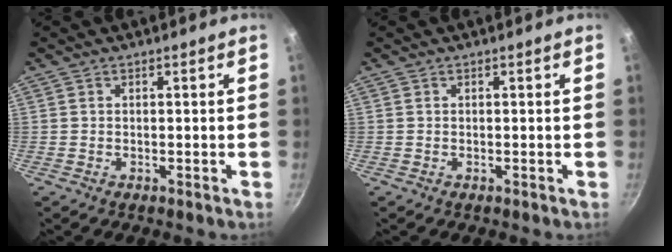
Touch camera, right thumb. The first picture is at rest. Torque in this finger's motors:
{"motor_torque": [0.00, 0.00, 0.59, 0.02, 0.00]}